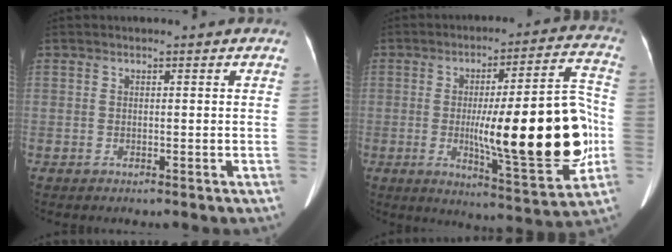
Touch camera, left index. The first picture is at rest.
{"total": 21.7, "force": [-2.9, 3.0, 21.2], "torque": [-0.292, 0.008, -0.033]}